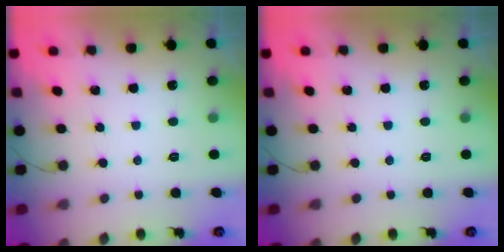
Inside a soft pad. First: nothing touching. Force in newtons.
{"total": 0.0}